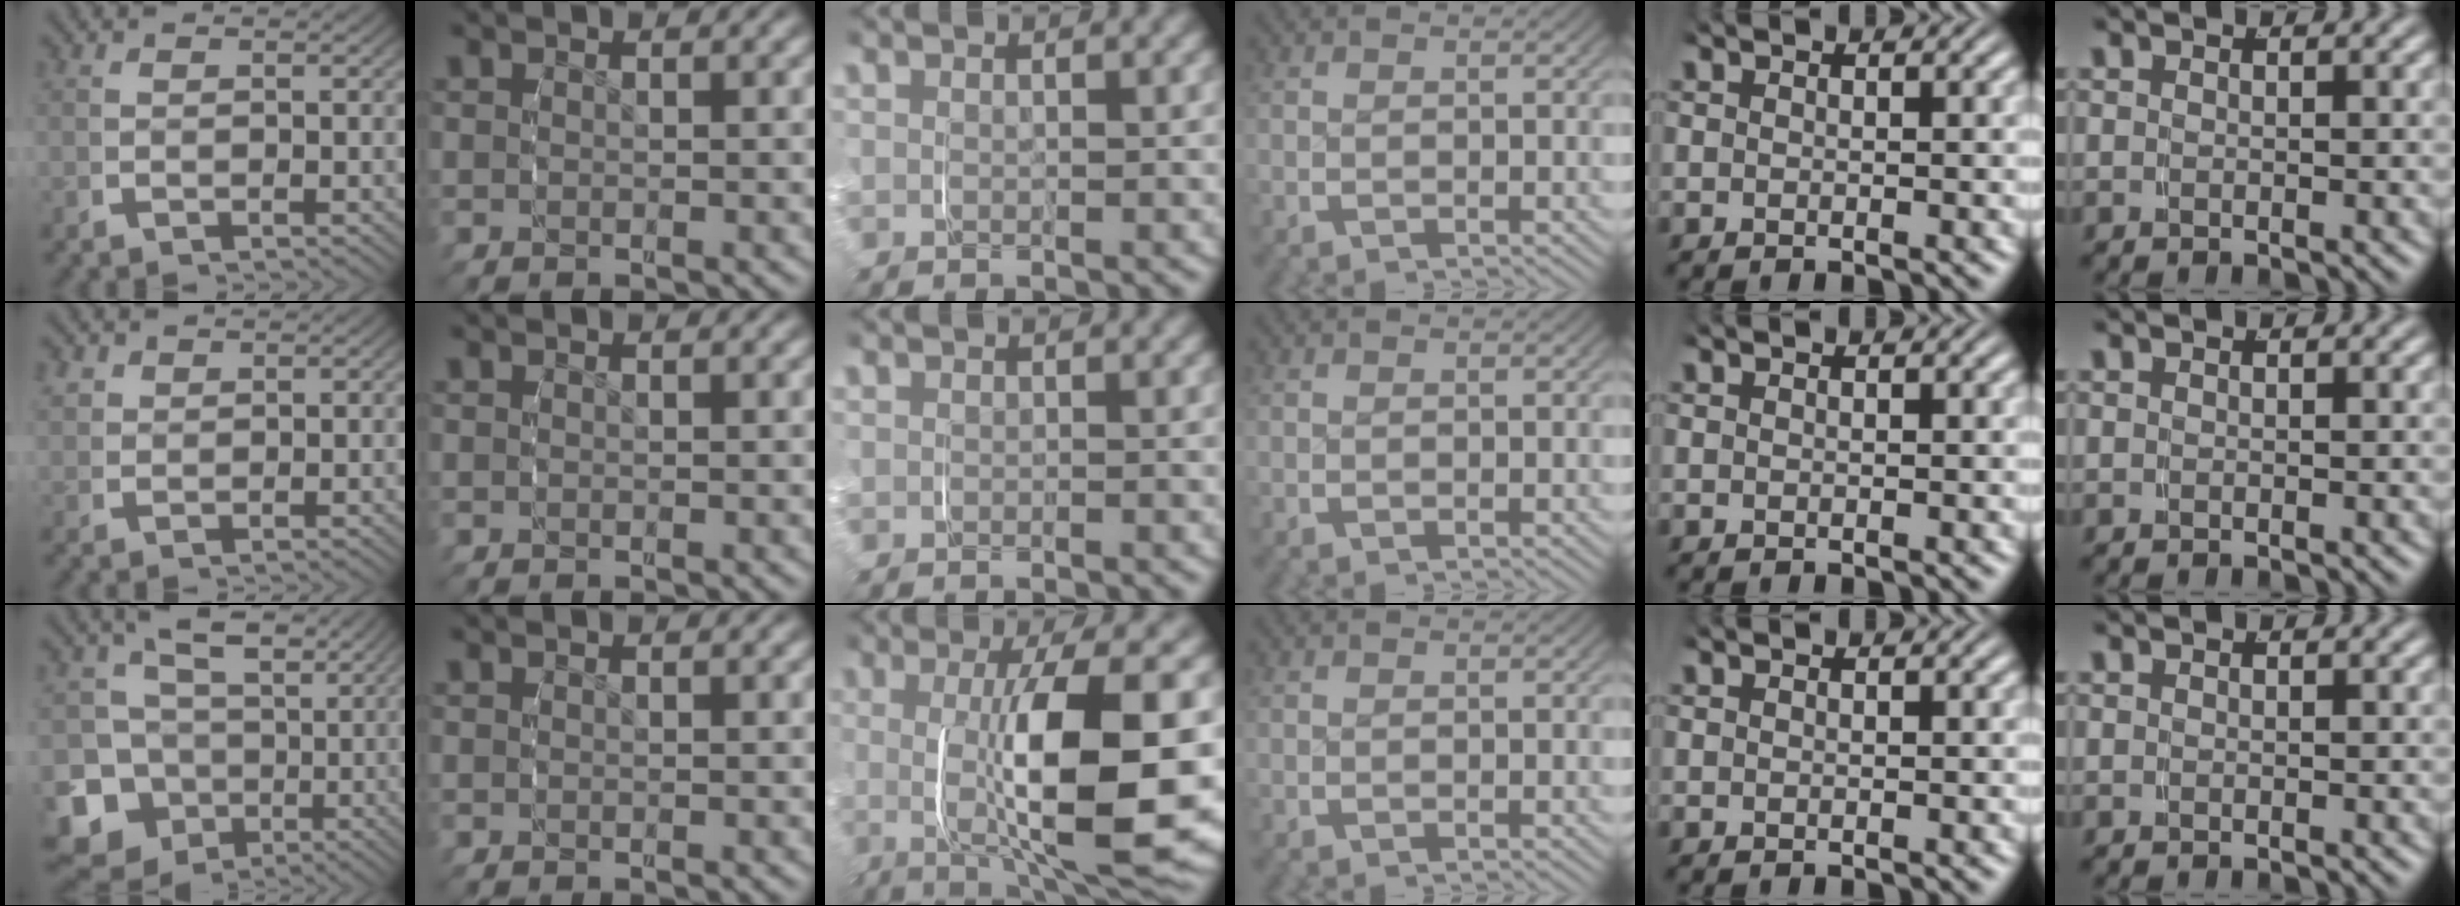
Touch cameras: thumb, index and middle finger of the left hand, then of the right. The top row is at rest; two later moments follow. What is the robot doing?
{"motion": "grasp_and_lifting", "object": "ribbon"}